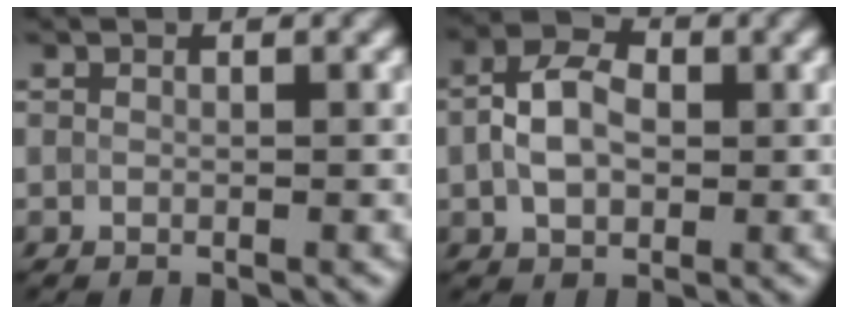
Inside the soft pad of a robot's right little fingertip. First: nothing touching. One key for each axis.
{"total": 4.4, "fx": 0.2, "fy": 2.9, "fz": 3.3, "tx": -0.067, "ty": 0.009, "tz": -0.003}